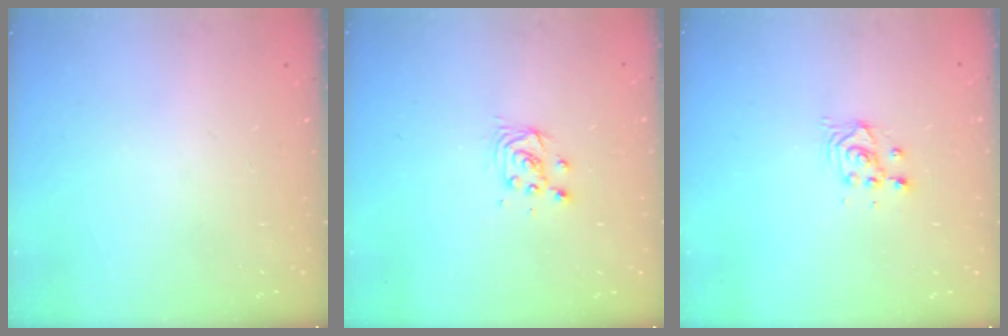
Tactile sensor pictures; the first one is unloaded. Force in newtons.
{"total": 3.9, "press": 3.8, "slide": 0.4}
{"total": 2.8, "press": 2.8, "slide": 0.1}